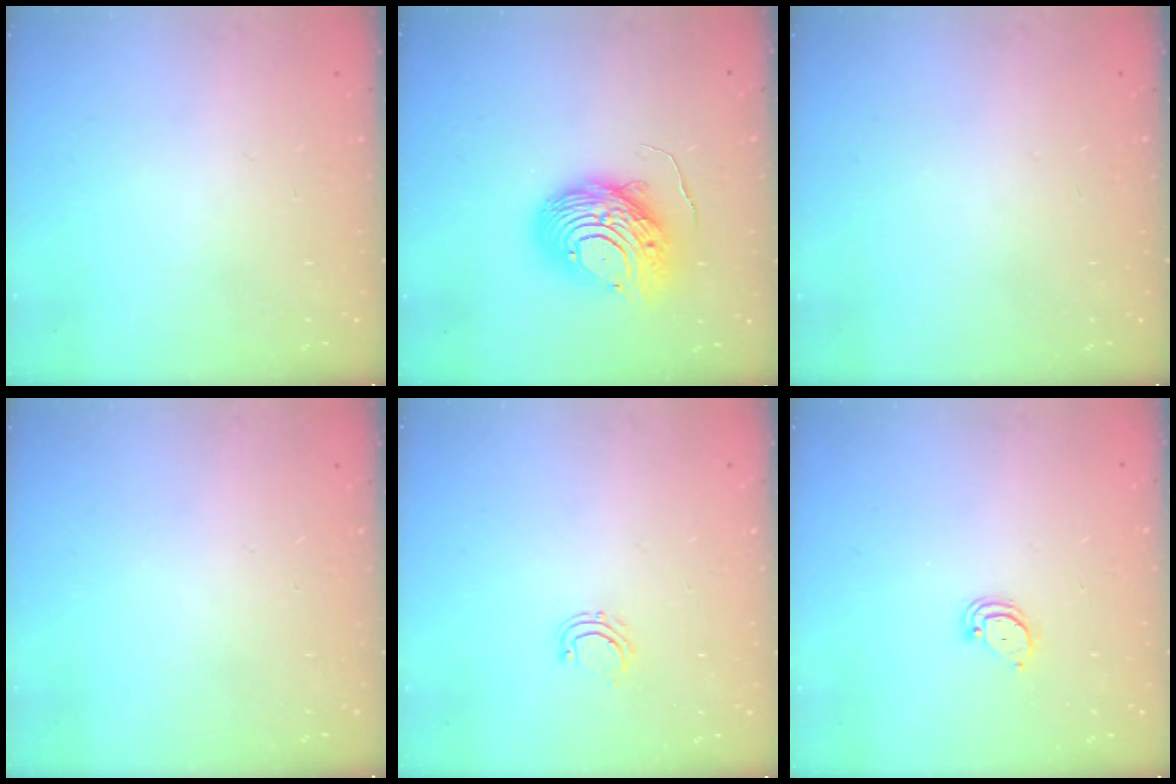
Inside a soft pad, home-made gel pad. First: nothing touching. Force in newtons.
{"total": 12.8, "press": 12.7, "slide": 1.3}
{"total": 0.0}
{"total": 0.0}
{"total": 5.3, "press": 5.2, "slide": 0.6}
{"total": 2.6, "press": 2.6, "slide": 0.2}